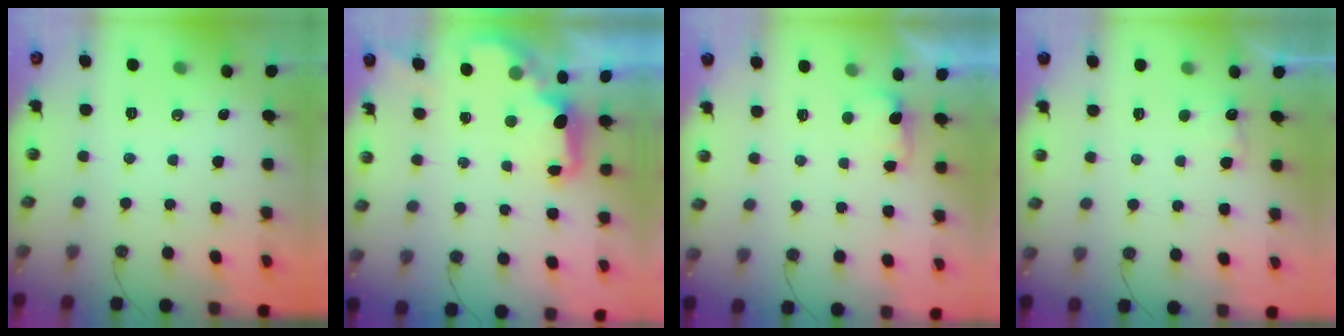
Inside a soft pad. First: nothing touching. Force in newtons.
{"total": 2.1, "press": 2.0, "slide": 0.8}
{"total": 2.0, "press": 1.7, "slide": 0.9}
{"total": 2.9, "press": 2.8, "slide": 0.9}